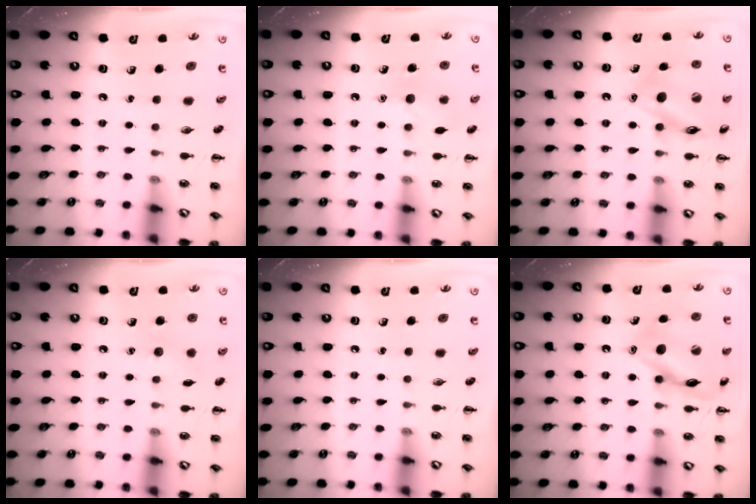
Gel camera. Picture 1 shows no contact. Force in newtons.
{"total": 7.2, "press": 7.1, "slide": 1.3}
{"total": 14.5, "press": 14.4, "slide": 1.7}
{"total": 4.8, "press": 4.6, "slide": 1.4}
{"total": 0.0}
{"total": 15.0, "press": 15.0, "slide": 1.4}